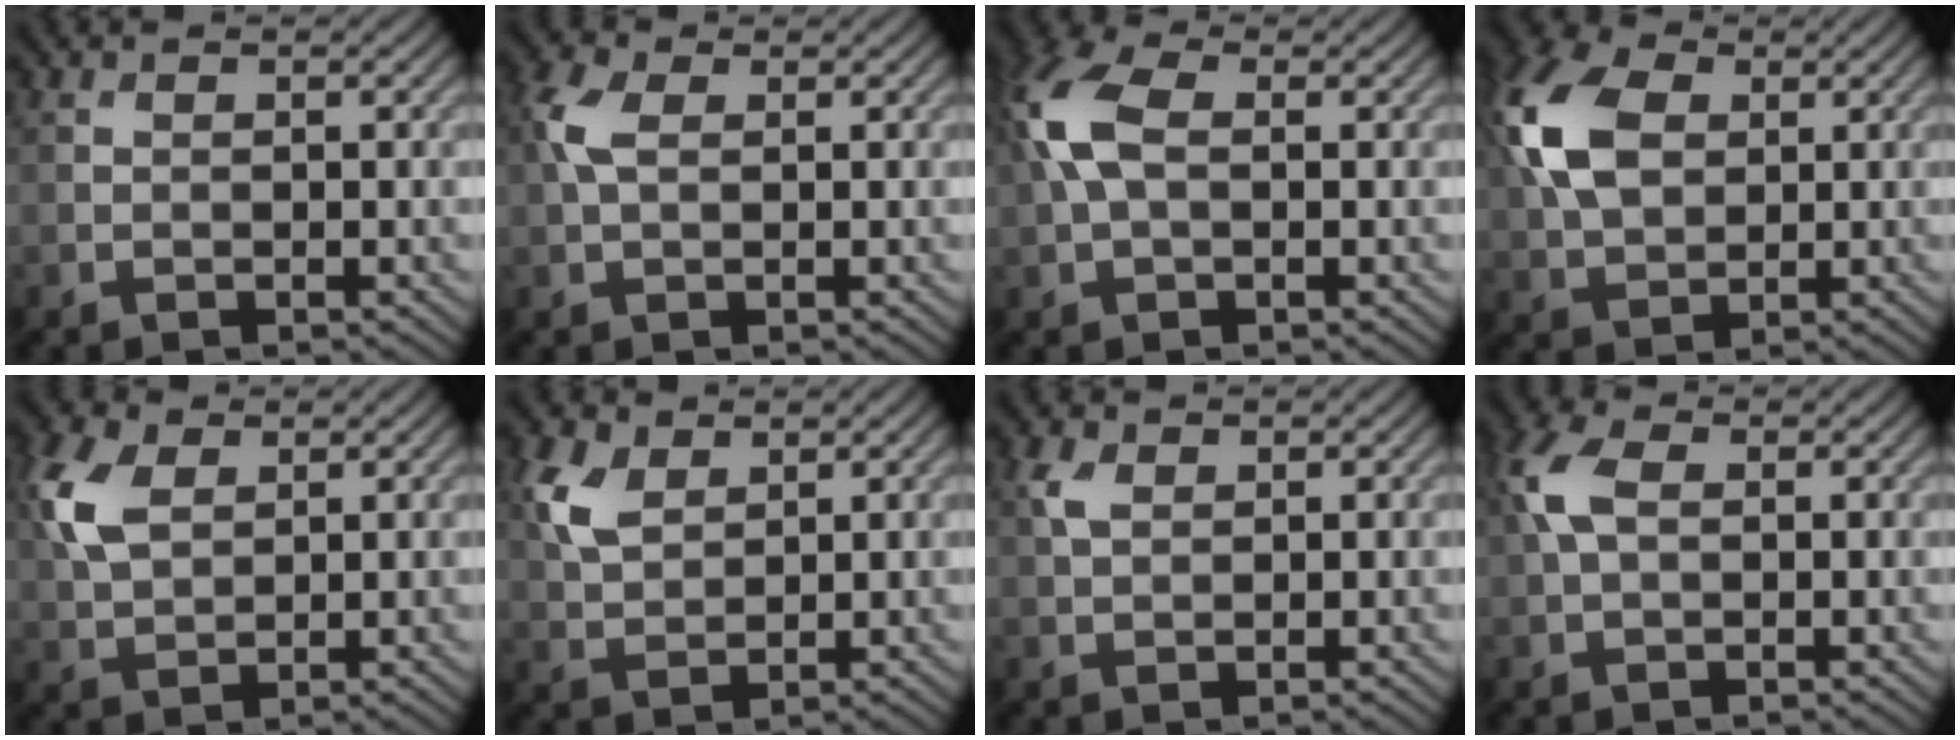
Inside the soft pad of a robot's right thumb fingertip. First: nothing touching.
{"total": 3.4, "force": [0.8, 2.0, 2.7], "torque": [-0.073, 0.009, 0.010]}
{"total": 7.1, "force": [1.1, 4.0, 5.8], "torque": [-0.154, 0.020, 0.009]}
{"total": 10.0, "force": [2.3, 6.6, 7.1], "torque": [-0.194, 0.019, 0.037]}
{"total": 6.4, "force": [2.3, 4.0, 4.5], "torque": [-0.123, 0.010, 0.044]}
{"total": 5.1, "force": [2.5, 3.0, 3.2], "torque": [-0.085, 0.006, 0.052]}
{"total": 2.3, "force": [1.1, 1.4, 1.5], "torque": [-0.042, 0.004, 0.021]}
{"total": 4.7, "force": [1.1, 2.8, 3.7], "torque": [-0.099, 0.014, 0.015]}